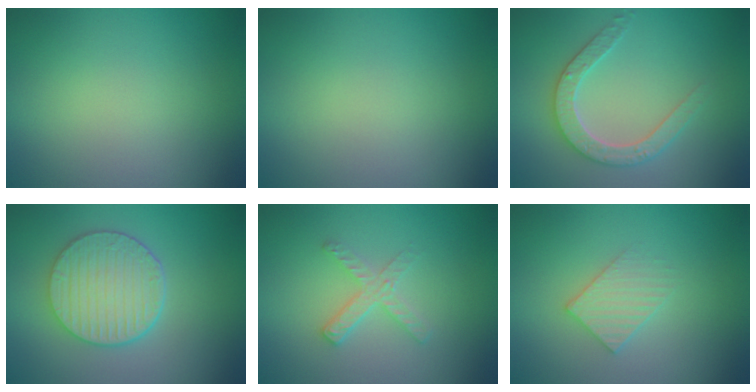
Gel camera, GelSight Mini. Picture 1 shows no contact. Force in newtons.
{"total": 0.0}
{"total": 3.0, "press": 2.9, "slide": 0.6}
{"total": 5.9, "press": 4.7, "slide": 3.6}
{"total": 2.2, "press": 2.2, "slide": 0.3}
{"total": 2.1, "press": 2.0, "slide": 0.3}